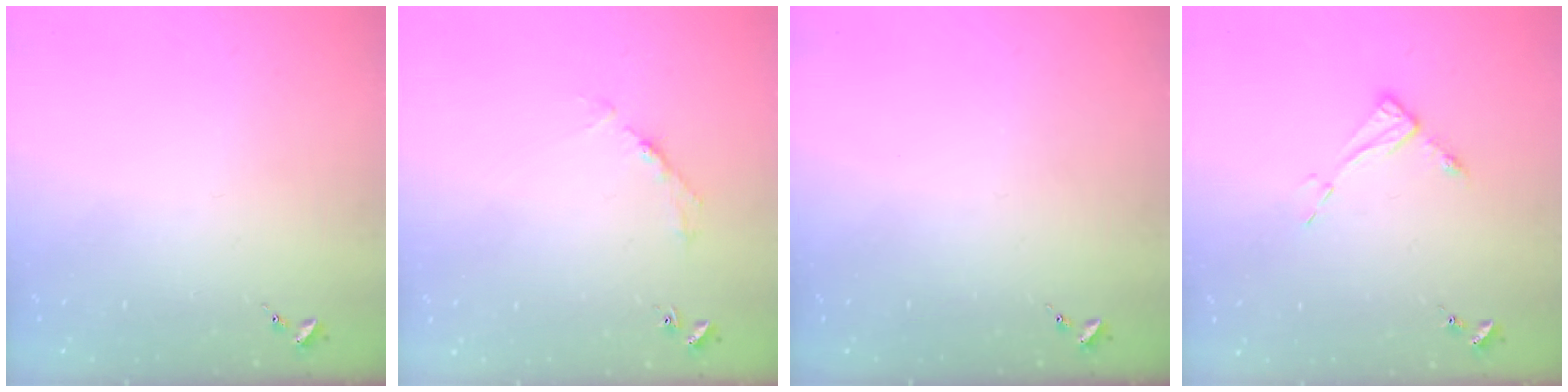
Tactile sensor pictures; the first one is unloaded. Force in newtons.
{"total": 2.7, "press": 2.7, "slide": 0.4}
{"total": 0.0}
{"total": 6.5, "press": 6.5, "slide": 0.5}